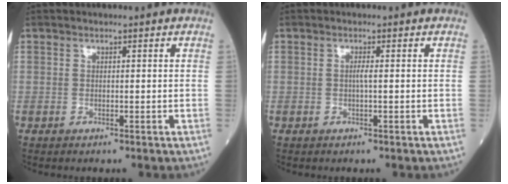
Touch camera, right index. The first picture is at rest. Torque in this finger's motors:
{"motor_torque": [0.19, 0.04, 0.12, 0.04]}